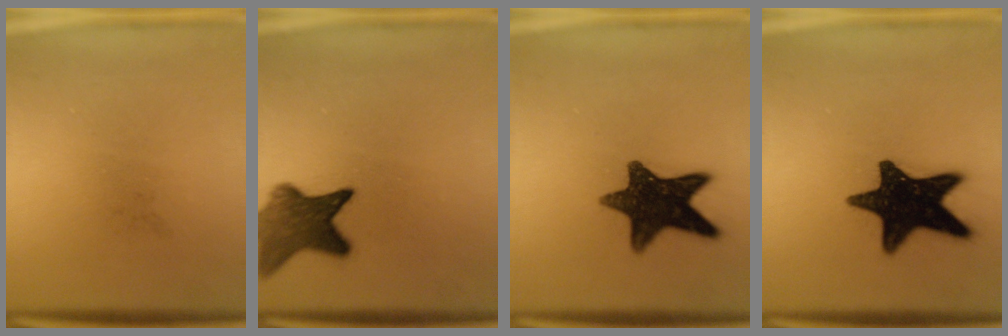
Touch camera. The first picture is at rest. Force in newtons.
{"total": 8.3}
{"total": 13.6}
{"total": 17.8}